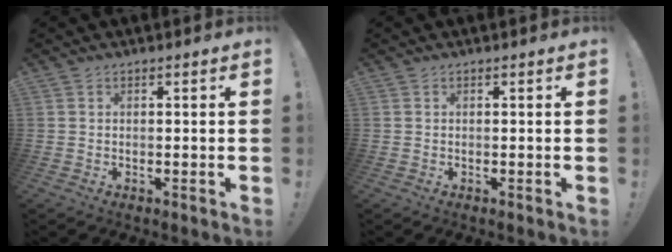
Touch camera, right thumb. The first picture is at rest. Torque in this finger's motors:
{"motor_torque": [0.00, 0.00, 0.00, 0.00, 0.00]}